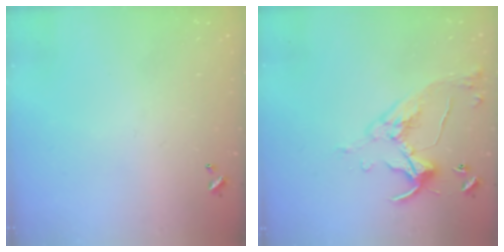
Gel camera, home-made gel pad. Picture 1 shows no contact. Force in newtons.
{"total": 7.0, "press": 6.9, "slide": 0.8}